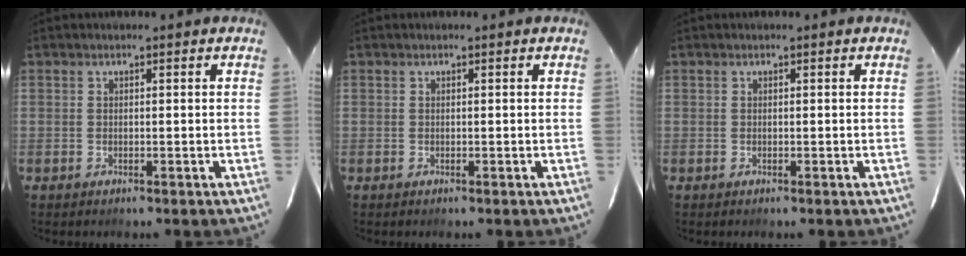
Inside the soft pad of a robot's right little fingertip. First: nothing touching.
{"total": 0.0}
{"total": 0.0}